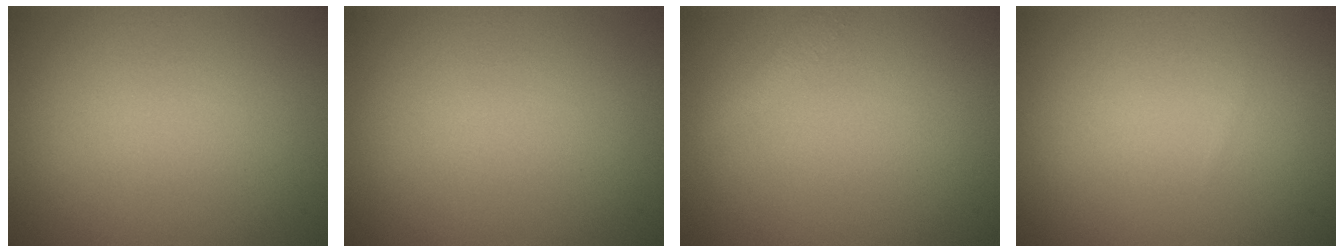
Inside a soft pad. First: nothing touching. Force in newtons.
{"total": 0.0}
{"total": 1.2, "press": 1.2, "slide": 0.1}
{"total": 0.0}